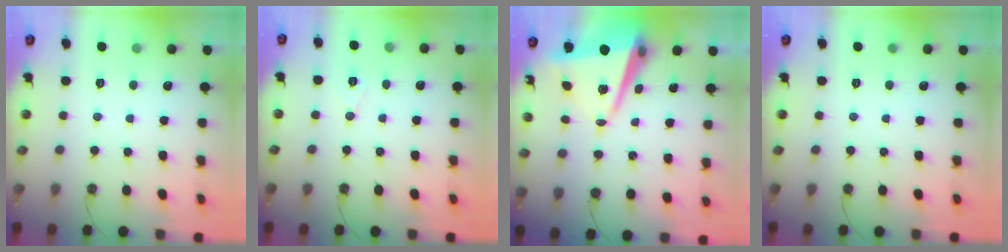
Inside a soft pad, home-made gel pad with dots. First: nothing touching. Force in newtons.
{"total": 6.7, "press": 5.2, "slide": 4.3}
{"total": 10.2, "press": 10.2, "slide": 0.8}
{"total": 0.0}